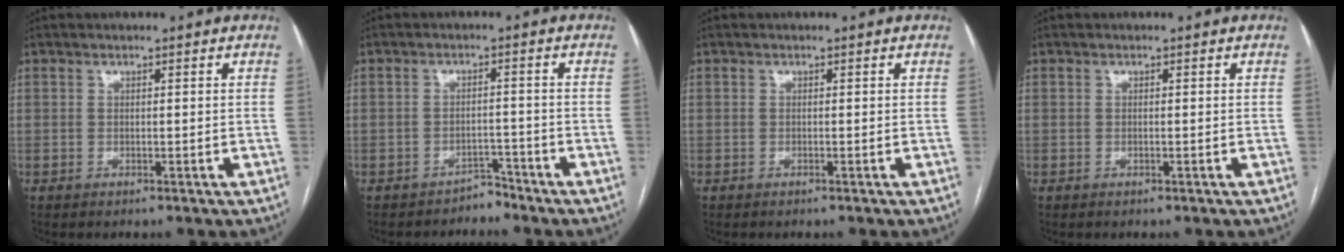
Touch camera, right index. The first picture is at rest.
{"total": 2.3, "force": [-2.1, 0.7, -0.6], "torque": [0.019, 0.001, -0.031]}
{"total": 0.0}
{"total": 0.0}